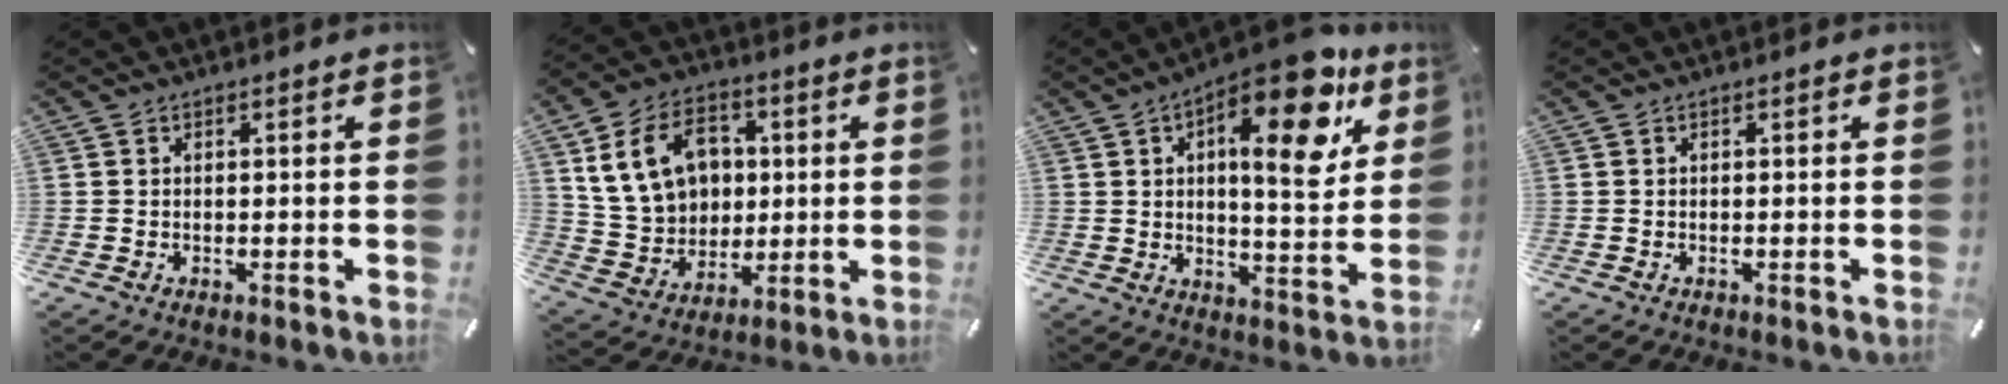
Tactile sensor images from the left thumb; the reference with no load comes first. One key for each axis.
{"total": 15.7, "fx": 3.4, "fy": 12.9, "fz": 8.4, "tx": -0.159, "ty": 0.006, "tz": 0.068}
{"total": 17.7, "fx": 8.9, "fy": 7.1, "fz": 13.5, "tx": -0.176, "ty": -0.049, "tz": 0.134}
{"total": 0.0}